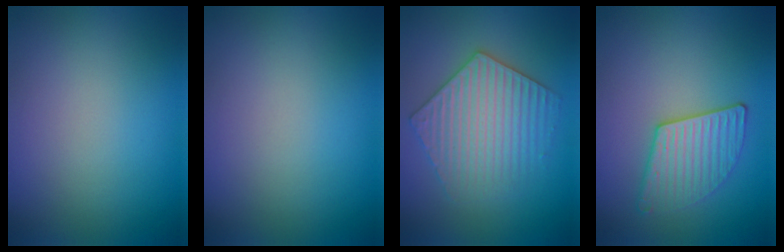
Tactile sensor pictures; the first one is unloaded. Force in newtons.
{"total": 0.0}
{"total": 5.9, "press": 5.8, "slide": 0.9}
{"total": 2.9, "press": 2.9, "slide": 0.6}